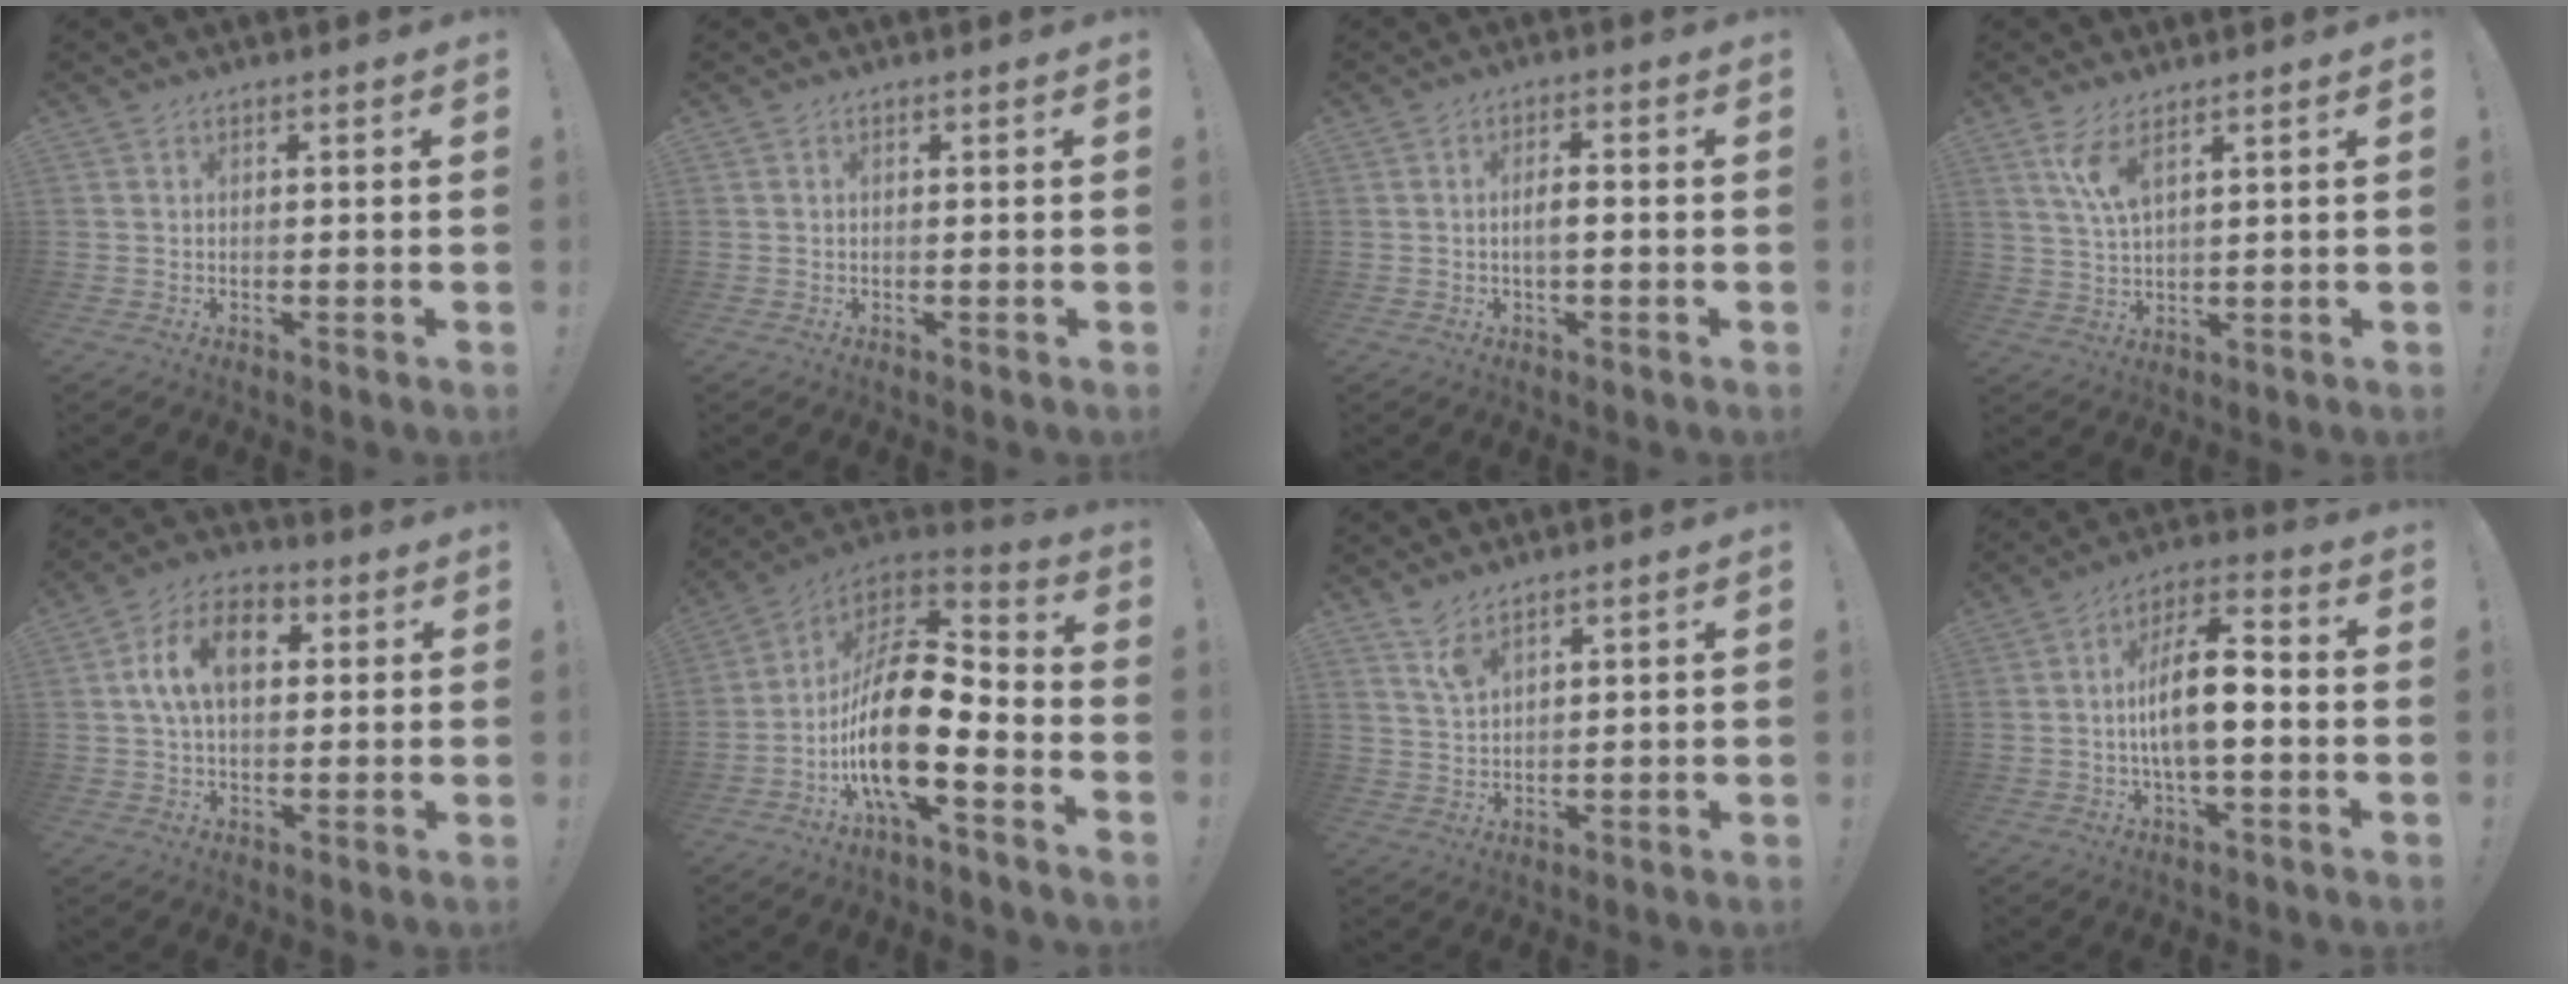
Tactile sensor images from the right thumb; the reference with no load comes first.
{"total": 0.0}
{"total": 3.2, "force": [-0.8, 0.8, 3.0], "torque": [-0.054, 0.006, -0.017]}
{"total": 6.9, "force": [3.9, 2.0, 5.3], "torque": [-0.101, -0.014, 0.069]}
{"total": 13.6, "force": [3.3, 8.2, 10.3], "torque": [-0.178, 0.016, 0.060]}
{"total": 21.2, "force": [-5.1, 8.2, 18.9], "torque": [-0.370, 0.021, -0.087]}
{"total": 5.4, "force": [4.1, 1.4, 3.1], "torque": [-0.063, -0.020, 0.075]}
{"total": 12.3, "force": [-1.3, 4.5, 11.4], "torque": [-0.206, 0.010, -0.029]}